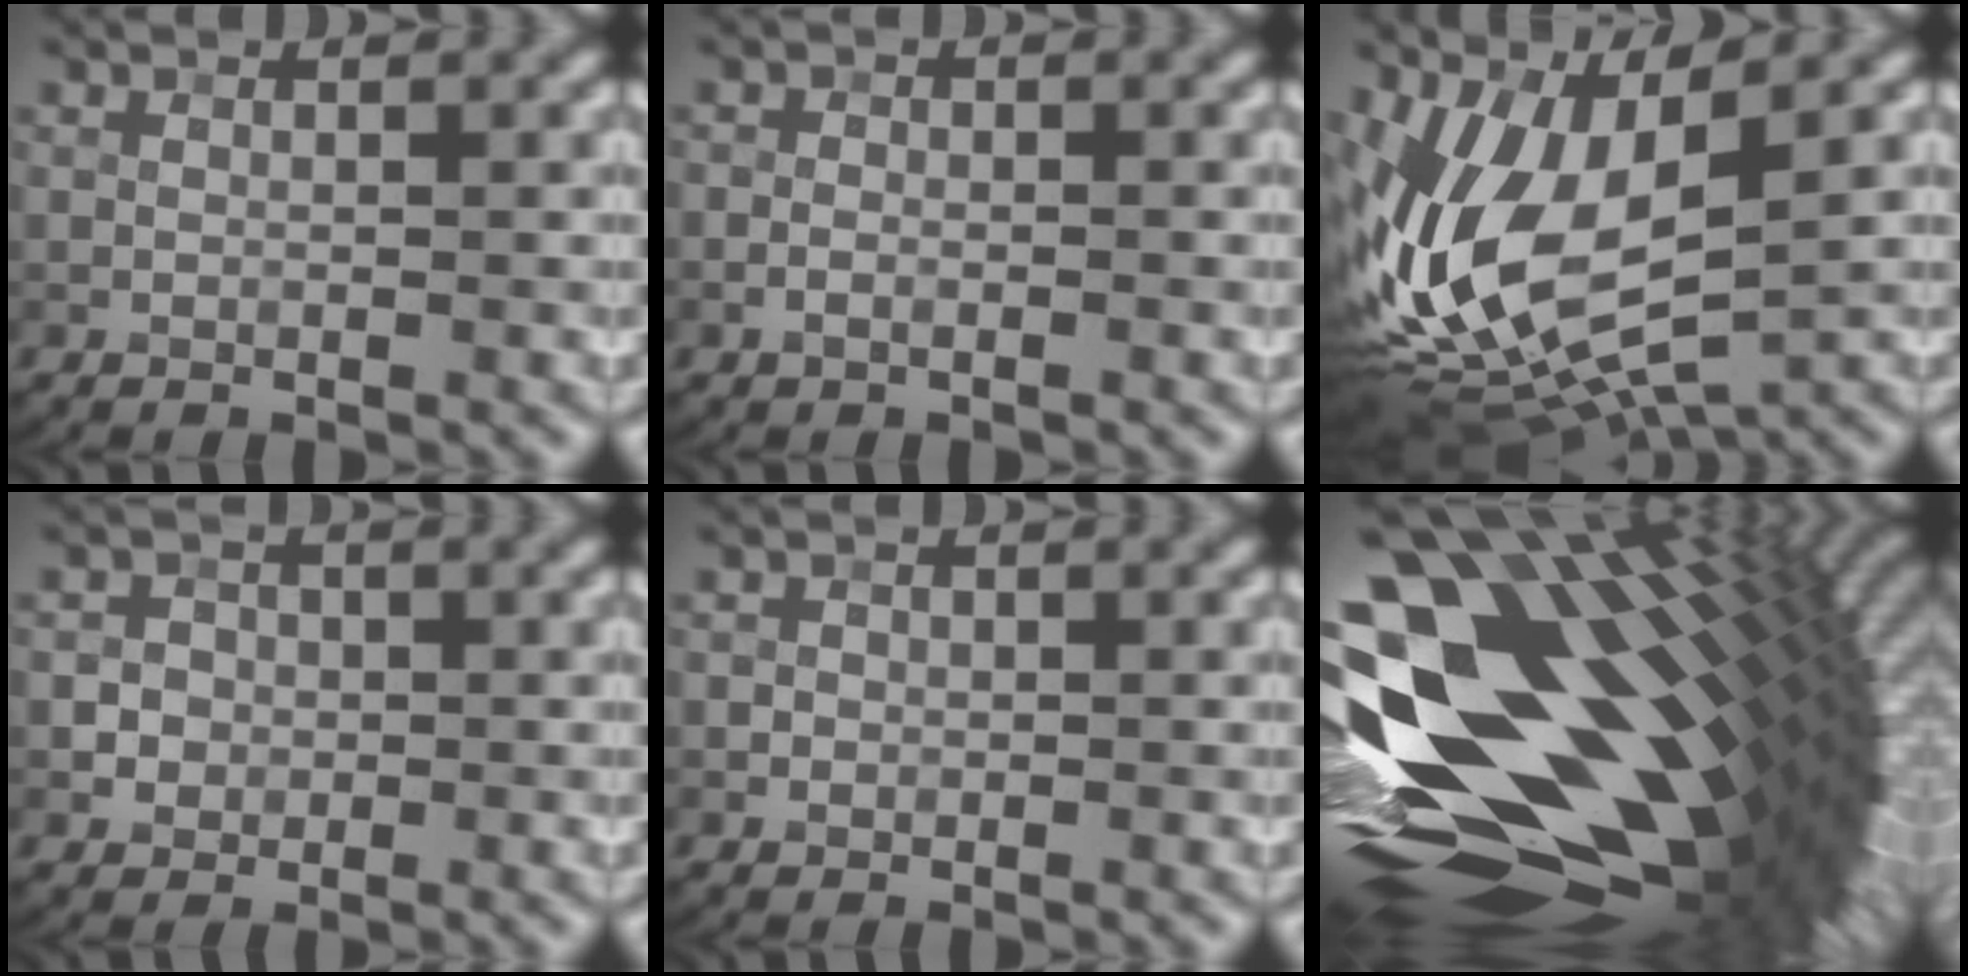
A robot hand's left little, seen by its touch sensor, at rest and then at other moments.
{"total": 0.8, "force": [-0.8, 0.3, 0.1], "torque": [-0.004, -0.001, -0.019]}
{"total": 13.7, "force": [-0.8, 6.1, 12.2], "torque": [-0.273, -0.018, -0.011]}
{"total": 2.2, "force": [-0.5, 2.1, 0.3], "torque": [0.011, 0.007, -0.018]}
{"total": 0.9, "force": [-0.3, 0.9, -0.1], "torque": [0.006, -0.001, -0.004]}
{"total": 19.8, "force": [0.6, 9.9, 17.2], "torque": [-0.311, -0.026, 0.029]}